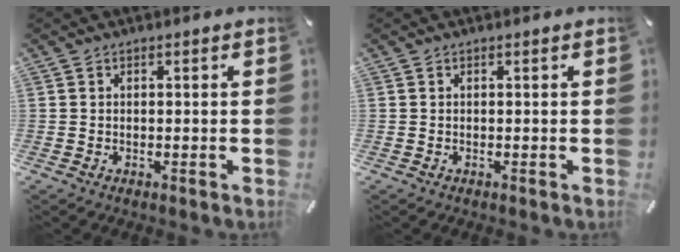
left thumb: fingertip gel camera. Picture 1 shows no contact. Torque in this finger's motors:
{"motor_torque": [0.00, 0.00, 0.00, 0.00, 0.00]}